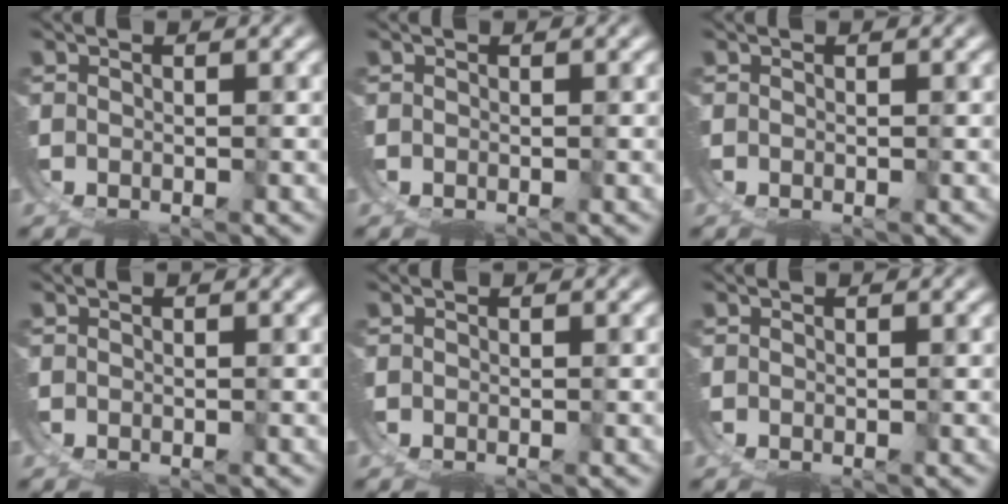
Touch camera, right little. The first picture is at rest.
{"total": 0.0}
{"total": 0.0}
{"total": 0.0}
{"total": 0.0}
{"total": 0.0}